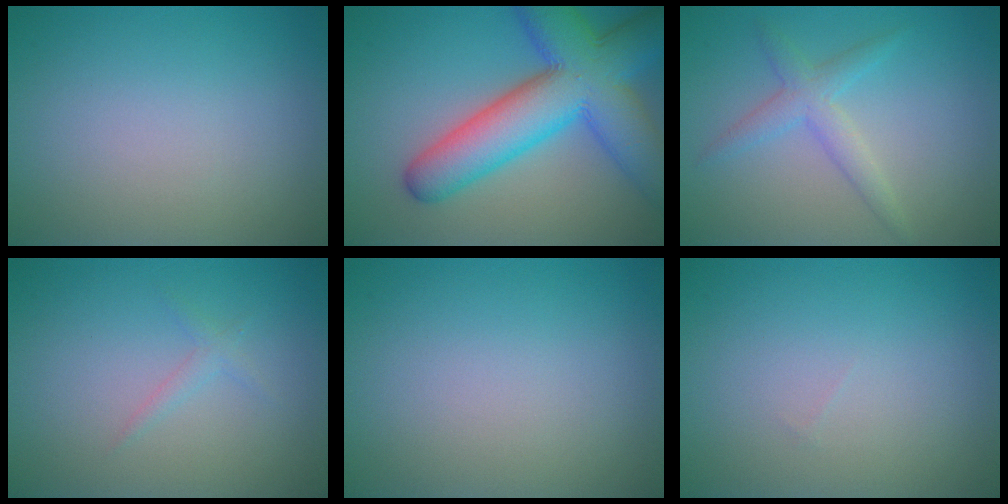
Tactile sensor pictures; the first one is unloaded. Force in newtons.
{"total": 11.1, "press": 11.1, "slide": 0.4}
{"total": 2.5, "press": 2.5, "slide": 0.1}
{"total": 1.0, "press": 1.0, "slide": 0.0}
{"total": 0.0}
{"total": 0.0}